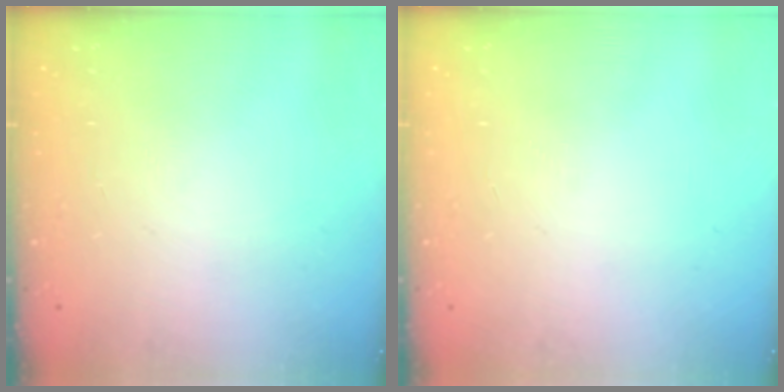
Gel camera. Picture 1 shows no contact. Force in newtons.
{"total": 0.0}